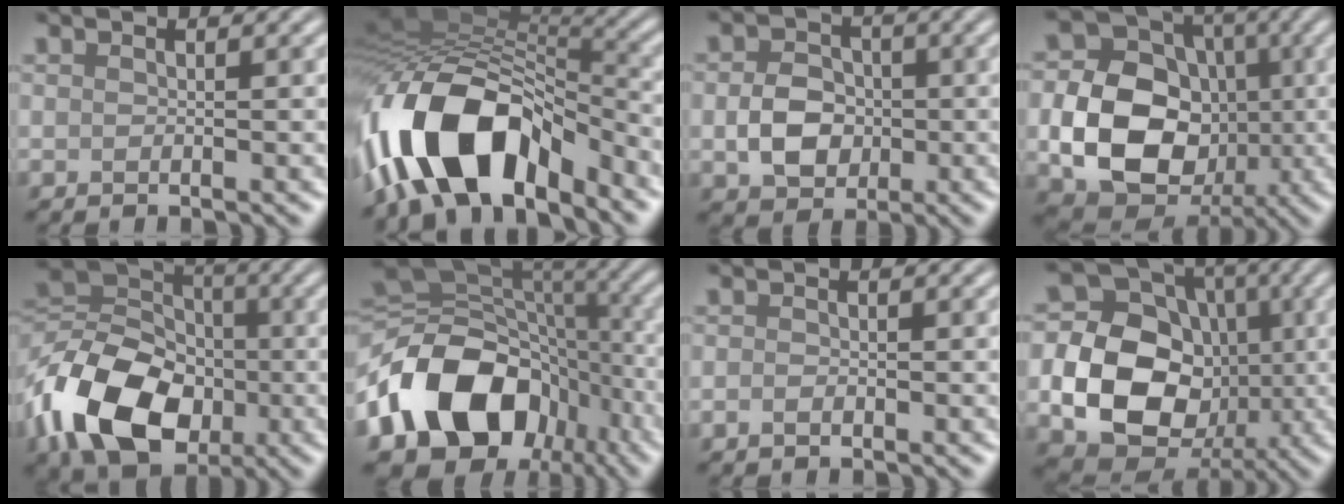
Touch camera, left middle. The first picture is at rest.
{"total": 12.6, "force": [-6.7, 6.2, 8.7], "torque": [-0.150, 0.007, -0.122]}
{"total": 4.4, "force": [-0.6, 3.5, 2.6], "torque": [-0.051, 0.003, -0.011]}
{"total": 11.4, "force": [-1.7, 8.9, 6.9], "torque": [-0.130, -0.004, -0.040]}
{"total": 13.2, "force": [-4.4, 9.5, 8.0], "torque": [-0.183, -0.011, -0.087]}
{"total": 15.6, "force": [-5.1, 11.6, 9.2], "torque": [-0.182, -0.007, -0.096]}
{"total": 0.7, "force": [-0.4, 0.4, 0.4], "torque": [-0.010, 0.002, -0.009]}
{"total": 15.3, "force": [-1.5, 12.5, 8.6], "torque": [-0.164, -0.010, -0.035]}